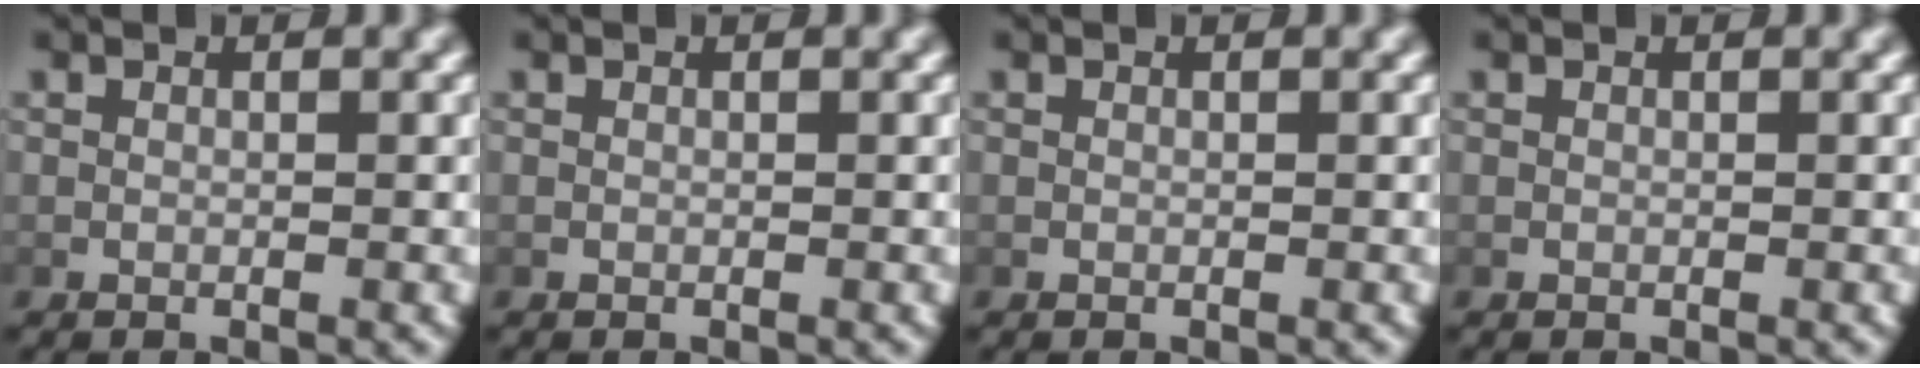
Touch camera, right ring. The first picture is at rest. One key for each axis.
{"total": 0.0}
{"total": 0.0}
{"total": 0.0}